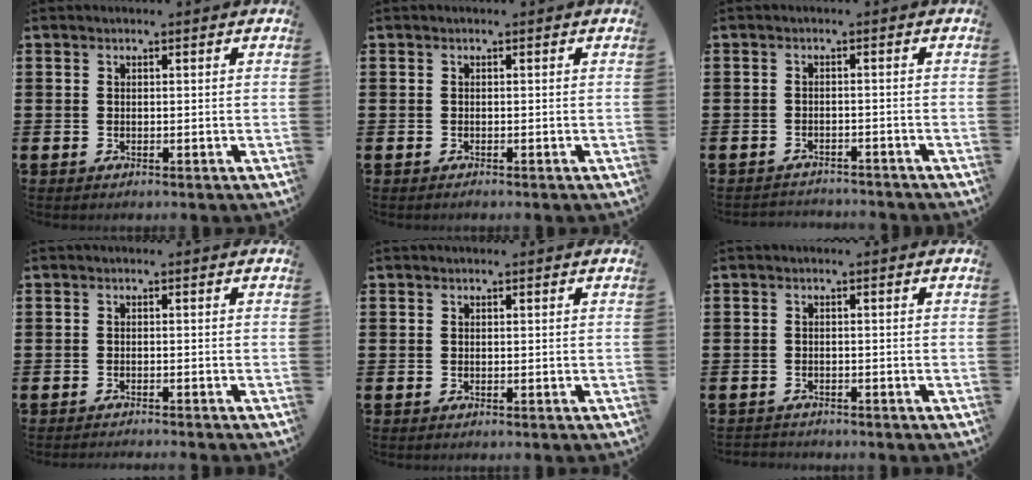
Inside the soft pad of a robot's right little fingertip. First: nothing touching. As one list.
[{"total": 0.0}, {"total": 1.6, "force": [-1.6, 0.0, -0.2], "torque": [-0.002, 0.003, -0.034]}, {"total": 0.7, "force": [-0.7, -0.2, 0.0], "torque": [0.000, -0.001, -0.015]}, {"total": 0.0}, {"total": 0.8, "force": [-0.8, 0.1, -0.1], "torque": [-0.001, 0.001, -0.017]}]